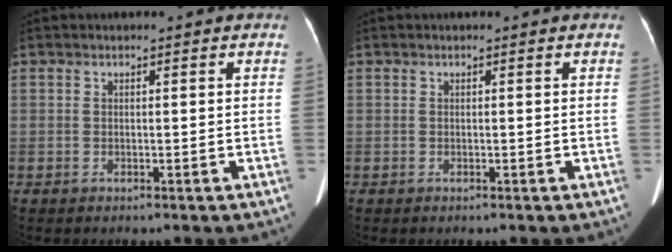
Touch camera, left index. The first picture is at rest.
{"total": 0.0}